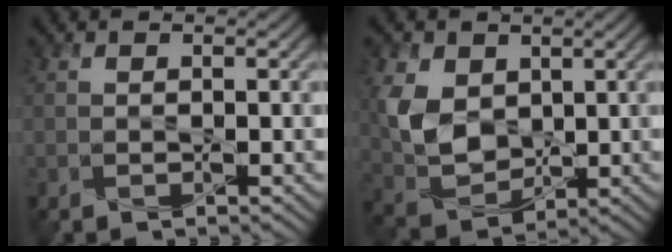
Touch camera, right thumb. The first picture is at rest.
{"total": 7.9, "force": [1.8, 6.0, 4.9], "torque": [-0.128, -0.005, 0.037]}